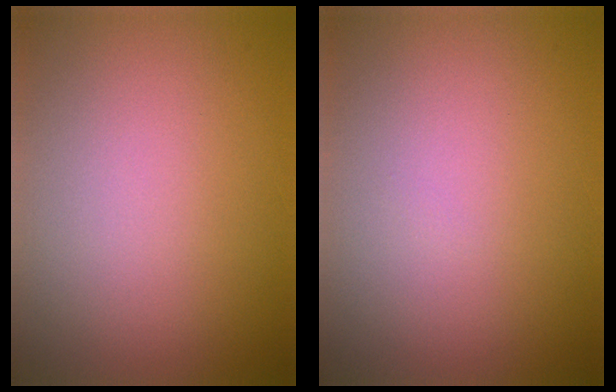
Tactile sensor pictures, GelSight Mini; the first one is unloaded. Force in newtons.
{"total": 0.0}